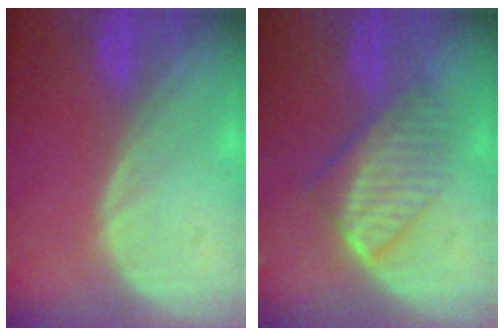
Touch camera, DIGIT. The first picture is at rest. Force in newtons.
{"total": 6.7, "press": 6.4, "slide": 1.9}